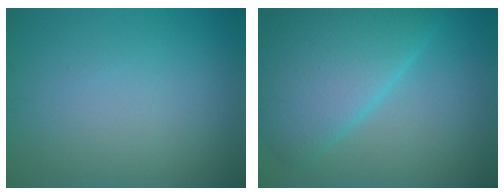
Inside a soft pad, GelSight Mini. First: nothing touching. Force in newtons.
{"total": 7.9, "press": 7.9, "slide": 0.2}